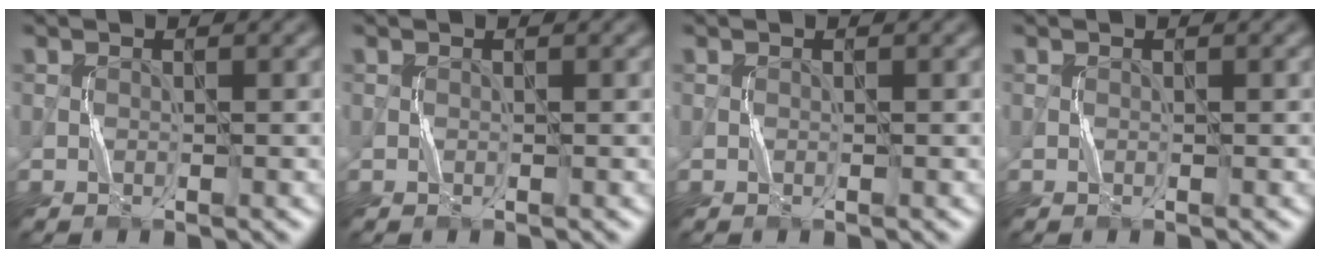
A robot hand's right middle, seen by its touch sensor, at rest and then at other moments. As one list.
[{"total": 0.0}, {"total": 0.0}, {"total": 0.0}]